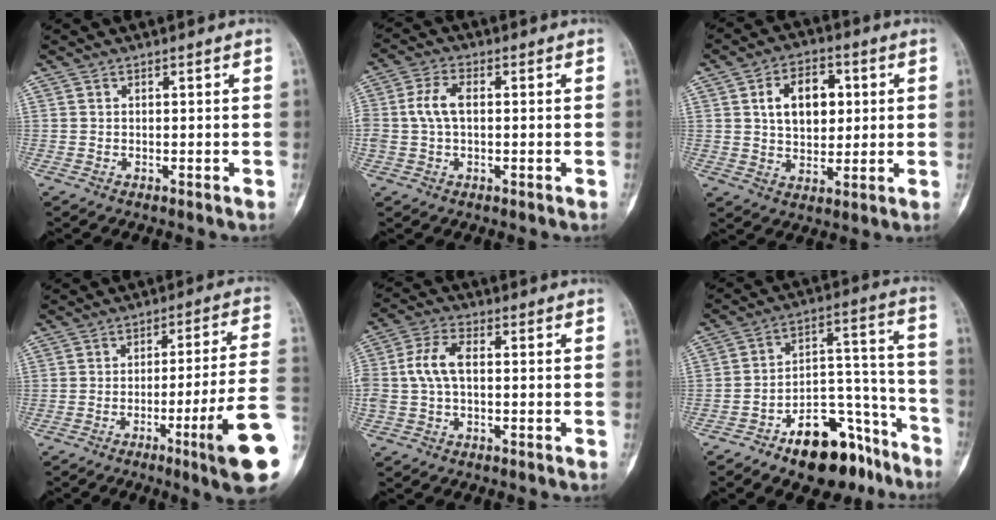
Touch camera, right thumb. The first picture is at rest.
{"total": 5.7, "force": [0.4, 3.2, 4.7], "torque": [-0.107, 0.014, 0.004]}
{"total": 10.9, "force": [2.6, 7.2, 7.8], "torque": [-0.095, -0.001, 0.042]}
{"total": 14.9, "force": [-5.6, 0.0, 13.8], "torque": [-0.192, 0.014, -0.083]}
{"total": 7.2, "force": [0.2, 4.0, 6.0], "torque": [-0.136, 0.021, -0.002]}
{"total": 17.3, "force": [-11.4, 8.6, 9.9], "torque": [-0.104, 0.109, -0.173]}